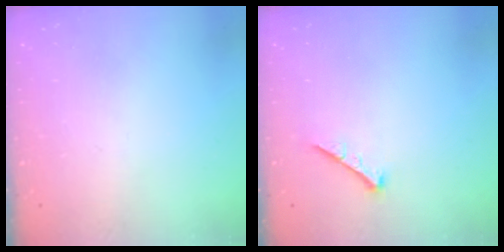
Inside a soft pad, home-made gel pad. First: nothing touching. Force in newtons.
{"total": 0.0}